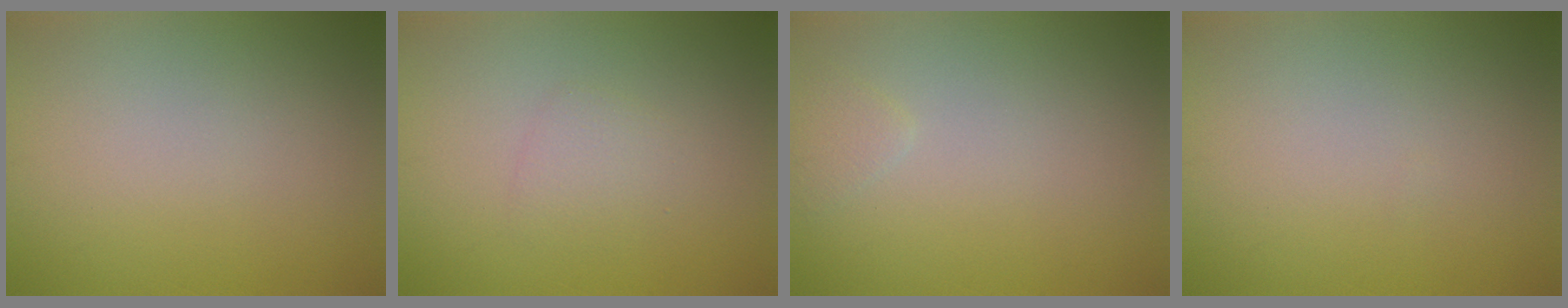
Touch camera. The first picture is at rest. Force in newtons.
{"total": 1.5, "press": 1.5, "slide": 0.0}
{"total": 0.9, "press": 0.9, "slide": 0.1}
{"total": 0.0}